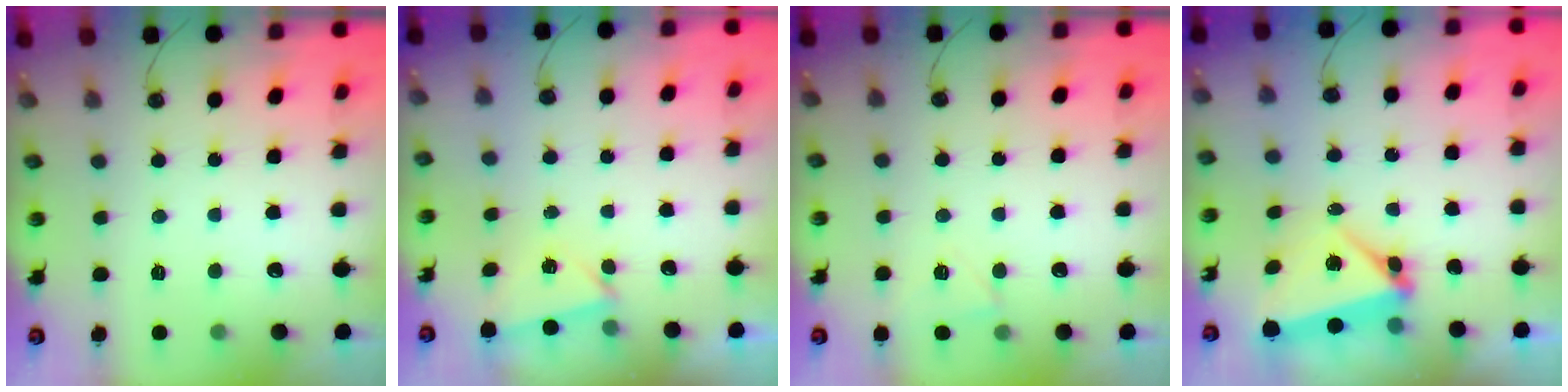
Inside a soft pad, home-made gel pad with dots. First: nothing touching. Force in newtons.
{"total": 3.0, "press": 2.4, "slide": 1.7}
{"total": 4.9, "press": 4.9, "slide": 0.3}
{"total": 5.3, "press": 5.2, "slide": 1.2}